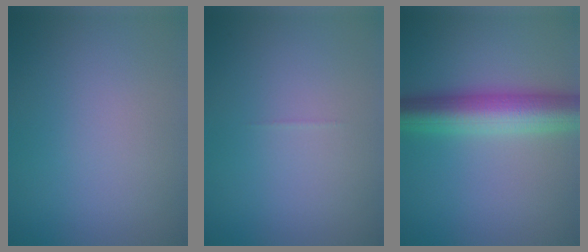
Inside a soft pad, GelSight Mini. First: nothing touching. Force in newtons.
{"total": 0.0}
{"total": 7.1, "press": 7.1, "slide": 0.2}